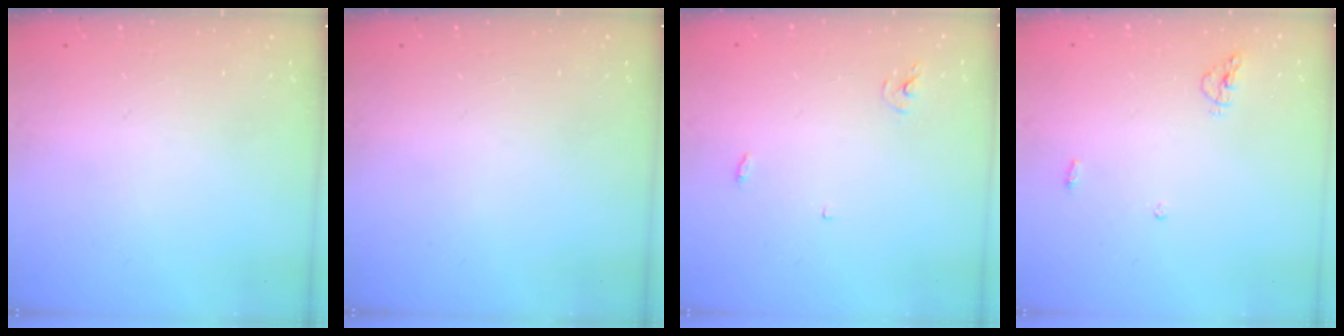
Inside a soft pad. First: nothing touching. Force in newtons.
{"total": 0.0}
{"total": 3.0, "press": 3.0, "slide": 0.2}
{"total": 5.0, "press": 4.9, "slide": 0.2}